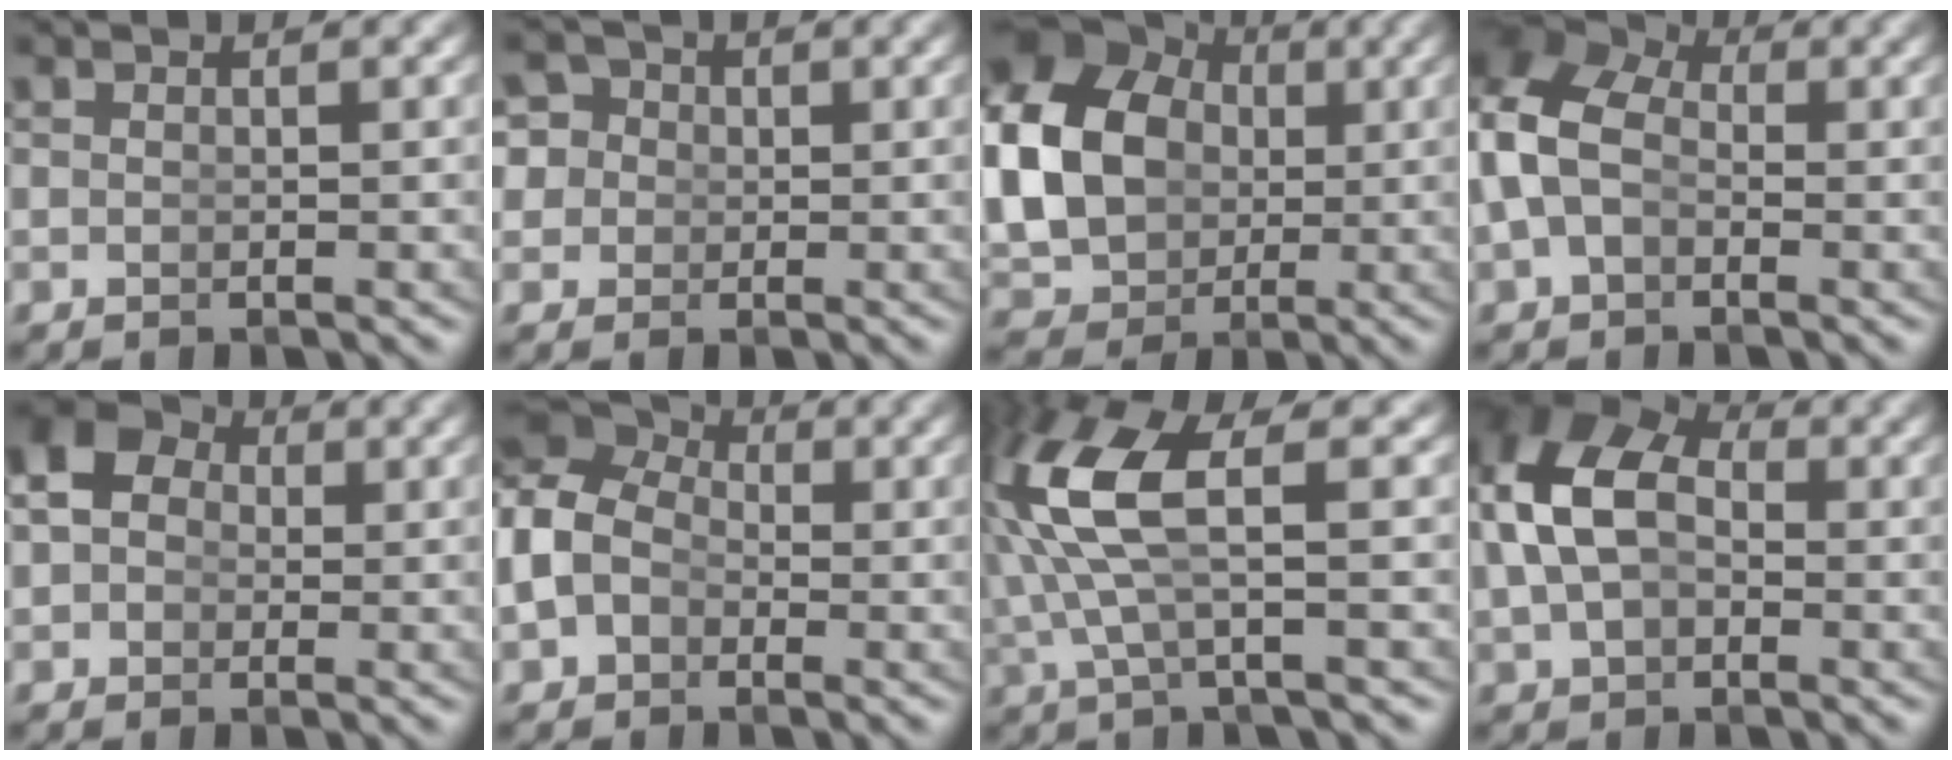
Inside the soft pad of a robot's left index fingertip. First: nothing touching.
{"total": 7.2, "force": [1.3, 6.4, 3.1], "torque": [-0.079, -0.013, 0.018]}
{"total": 12.9, "force": [1.1, 10.5, 7.3], "torque": [-0.170, -0.038, 0.037]}
{"total": 8.5, "force": [0.9, 6.9, 5.0], "torque": [-0.111, -0.009, 0.010]}
{"total": 10.0, "force": [3.1, 8.2, 4.8], "torque": [-0.074, 0.018, 0.024]}
{"total": 8.3, "force": [0.9, 6.9, 4.4], "torque": [-0.107, -0.006, 0.012]}
{"total": 7.2, "force": [1.4, 2.4, 6.6], "torque": [-0.156, -0.004, 0.031]}
{"total": 9.5, "force": [1.9, 7.0, 6.1], "torque": [-0.129, 0.004, 0.023]}